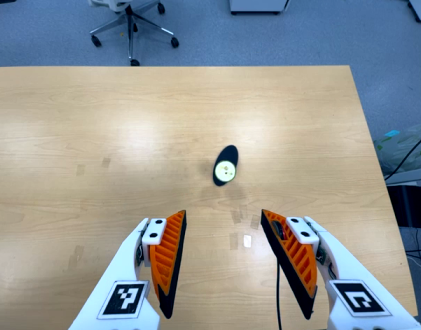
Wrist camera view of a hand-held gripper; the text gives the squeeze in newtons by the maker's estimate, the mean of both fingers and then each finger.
{"total": 0.0}